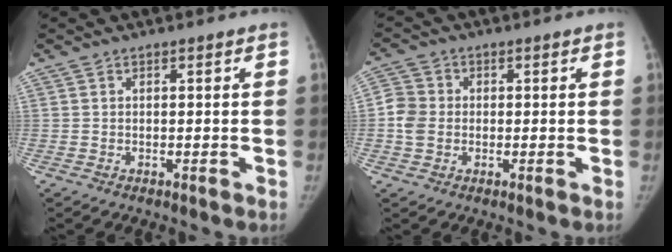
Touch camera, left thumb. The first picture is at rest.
{"total": 4.9, "force": [-0.5, 4.3, 2.3], "torque": [-0.041, 0.008, -0.014]}